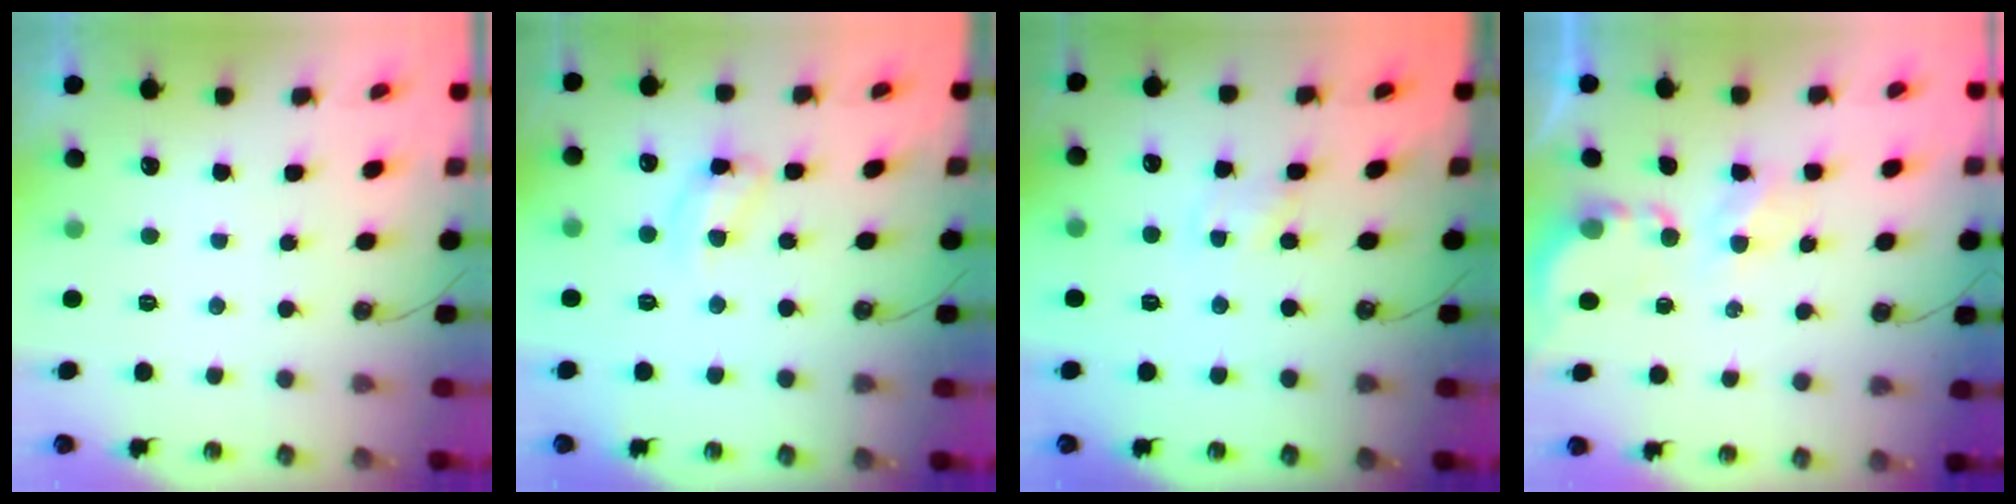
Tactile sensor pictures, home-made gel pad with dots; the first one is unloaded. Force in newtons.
{"total": 10.4, "press": 10.3, "slide": 0.8}
{"total": 0.6, "press": 0.6, "slide": 0.1}
{"total": 3.8, "press": 3.8, "slide": 0.4}